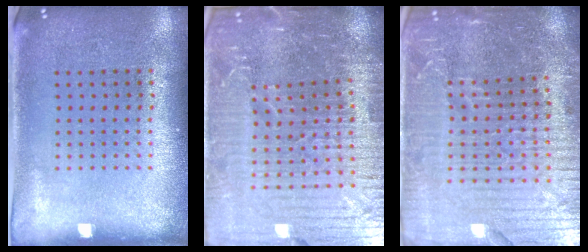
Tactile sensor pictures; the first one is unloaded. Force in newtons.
{"total": 6.9, "press": 6.0, "slide": 3.4}
{"total": 6.3, "press": 5.6, "slide": 2.9}